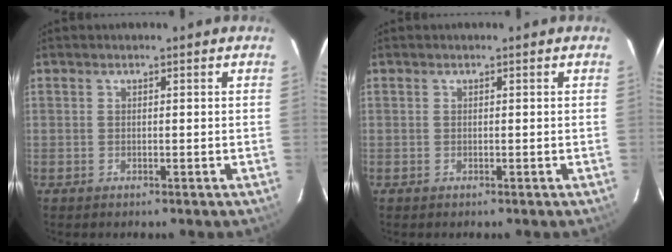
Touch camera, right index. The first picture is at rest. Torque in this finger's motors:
{"motor_torque": [0.00, 0.00, 0.00, 0.00]}